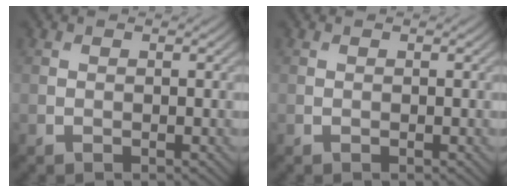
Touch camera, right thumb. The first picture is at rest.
{"total": 0.0}